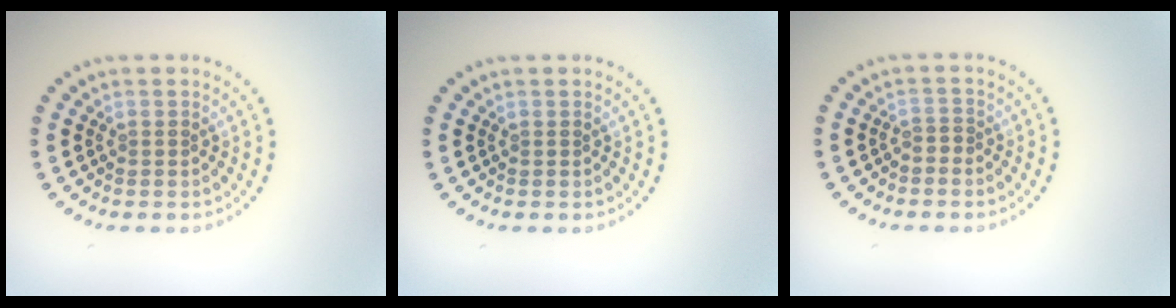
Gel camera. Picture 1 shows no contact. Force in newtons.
{"total": 0.0}
{"total": 0.6, "press": 0.3, "slide": 0.5}